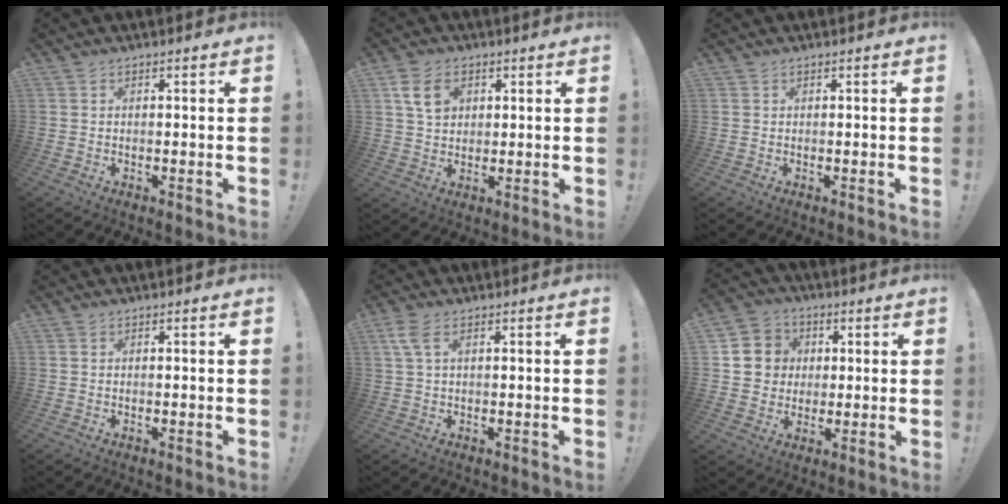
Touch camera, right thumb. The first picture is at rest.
{"total": 7.9, "force": [2.9, 5.6, 4.6], "torque": [-0.084, 0.002, 0.056]}
{"total": 0.0}
{"total": 0.0}
{"total": 3.9, "force": [1.6, 1.5, 3.3], "torque": [-0.072, 0.004, 0.031]}
{"total": 8.9, "force": [1.2, 8.6, 2.1], "torque": [-0.030, 0.005, 0.031]}